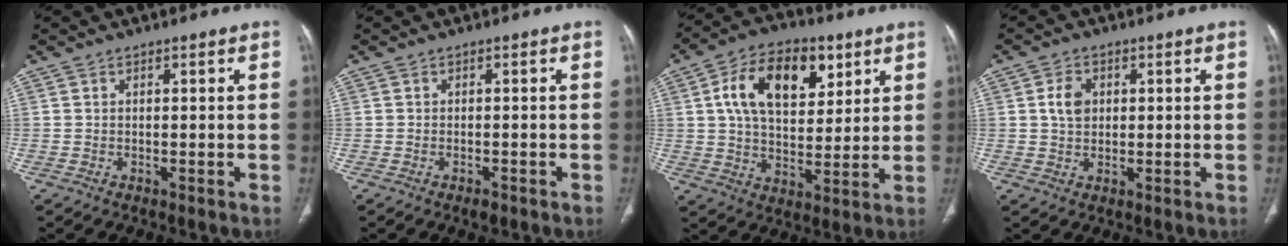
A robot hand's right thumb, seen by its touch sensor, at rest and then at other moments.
{"total": 1.4, "force": [-1.0, 0.6, 0.8], "torque": [-0.015, 0.003, -0.014]}
{"total": 16.6, "force": [6.2, 10.0, 11.8], "torque": [-0.164, -0.010, 0.103]}
{"total": 4.2, "force": [0.8, 3.1, 2.6], "torque": [-0.040, 0.000, 0.014]}